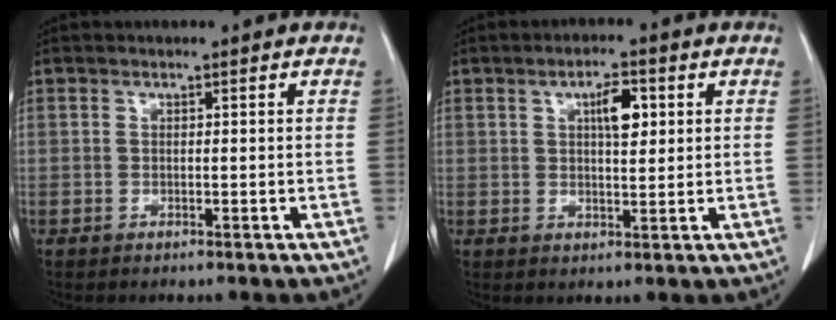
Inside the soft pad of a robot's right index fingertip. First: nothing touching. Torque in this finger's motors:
{"motor_torque": [0.11, 0.04, 0.26, 0.04]}